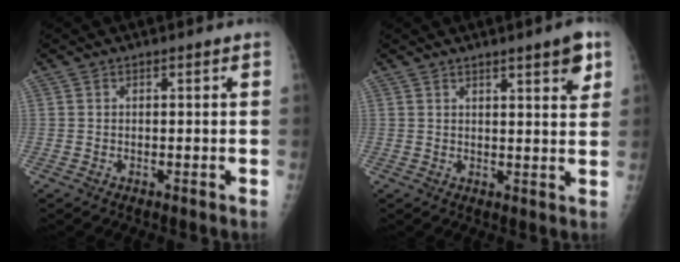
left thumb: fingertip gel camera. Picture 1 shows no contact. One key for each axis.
{"total": 5.8, "fx": 3.4, "fy": 1.0, "fz": 4.6, "tx": -0.054, "ty": -0.017, "tz": 0.044}